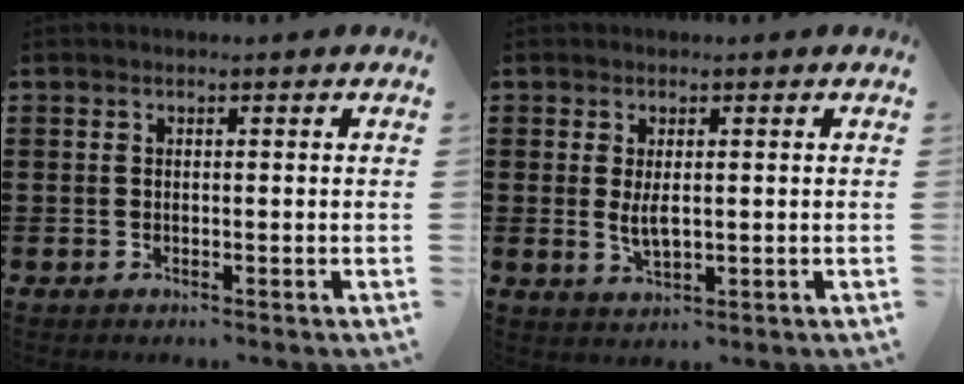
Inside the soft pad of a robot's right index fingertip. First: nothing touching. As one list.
[{"total": 3.0, "force": [0.3, 1.2, 2.8], "torque": [-0.060, 0.001, 0.002]}]